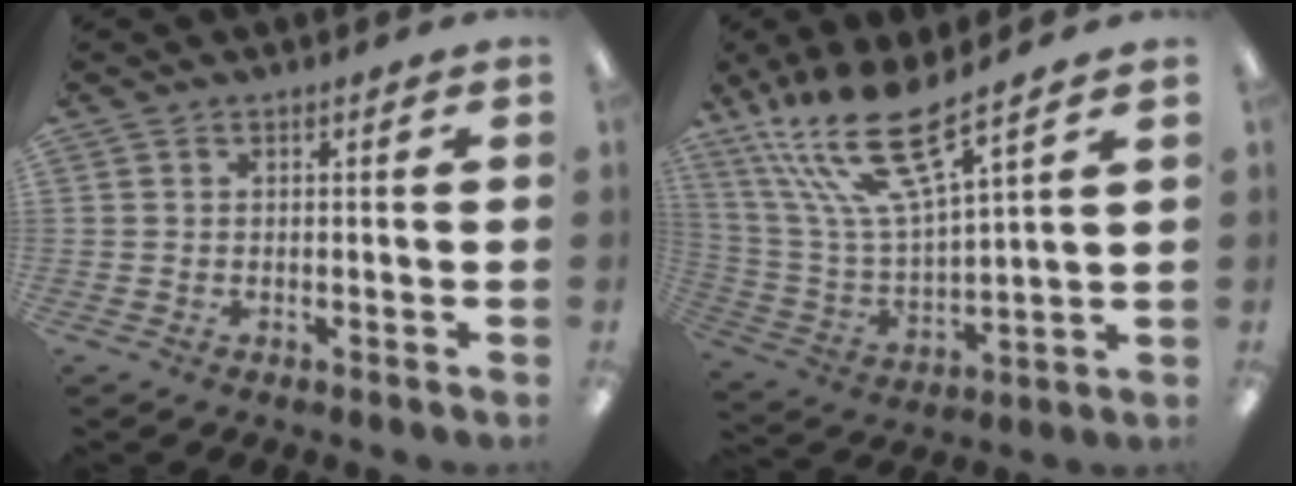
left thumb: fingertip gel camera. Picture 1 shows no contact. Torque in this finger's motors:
{"motor_torque": [0.34, 0.26, 1.63, -1.14, 0.40]}